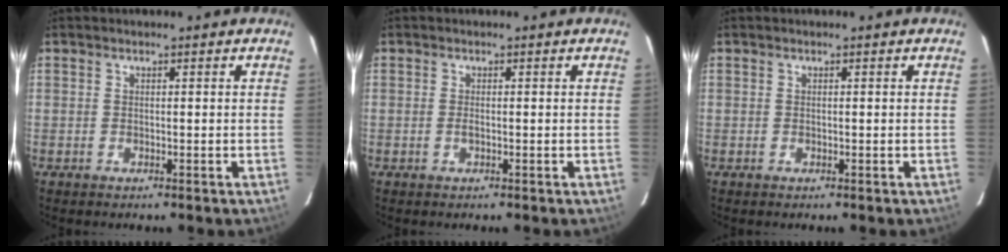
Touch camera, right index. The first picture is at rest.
{"total": 0.7, "force": [-0.2, 0.3, 0.6], "torque": [-0.012, -0.002, -0.003]}
{"total": 0.0}